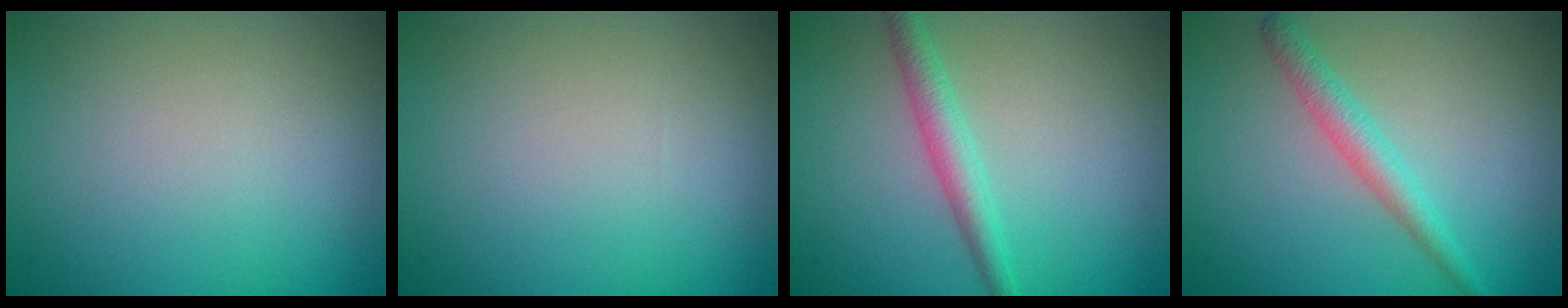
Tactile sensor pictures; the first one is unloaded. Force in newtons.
{"total": 0.0}
{"total": 2.5, "press": 2.5, "slide": 0.1}
{"total": 2.4, "press": 2.4, "slide": 0.1}